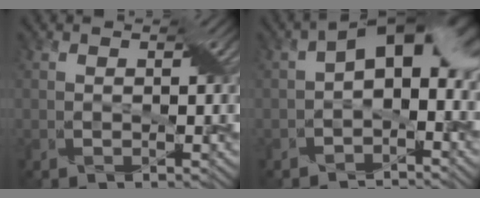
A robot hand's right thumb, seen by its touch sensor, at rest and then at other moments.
{"total": 8.2, "force": [-0.9, 5.0, 6.5], "torque": [-0.087, 0.005, -0.026]}